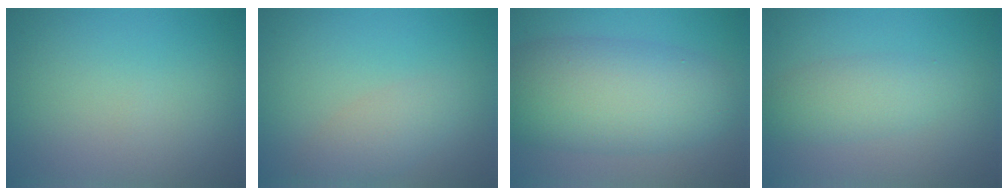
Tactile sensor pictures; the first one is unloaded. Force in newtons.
{"total": 2.3, "press": 2.3, "slide": 0.1}
{"total": 9.5, "press": 9.5, "slide": 0.3}
{"total": 2.8, "press": 2.8, "slide": 0.1}